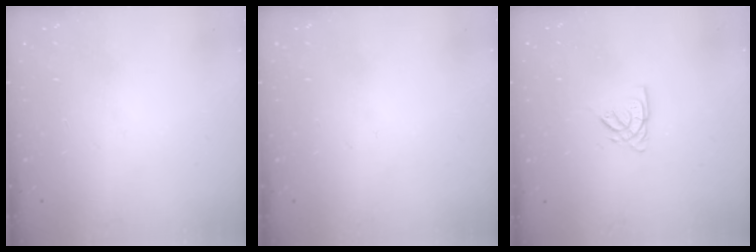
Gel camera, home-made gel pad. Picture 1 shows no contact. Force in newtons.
{"total": 0.0}
{"total": 3.1, "press": 3.1, "slide": 0.3}